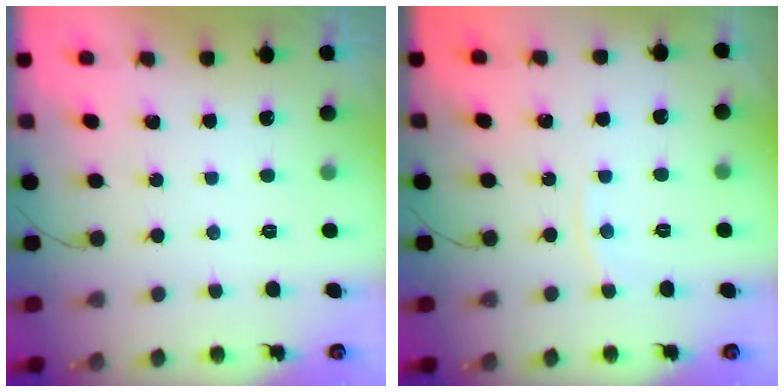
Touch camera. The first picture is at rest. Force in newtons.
{"total": 2.9, "press": 2.9, "slide": 0.1}